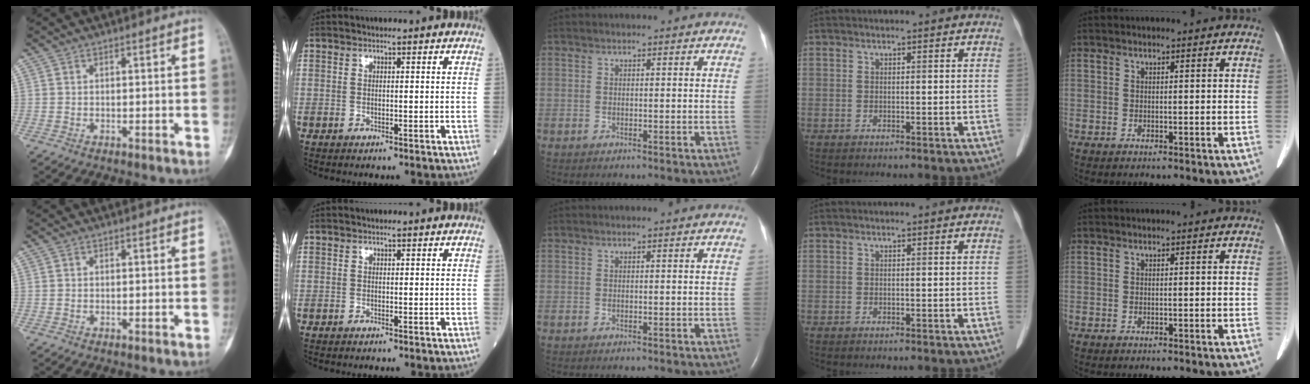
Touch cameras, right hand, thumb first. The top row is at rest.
{}